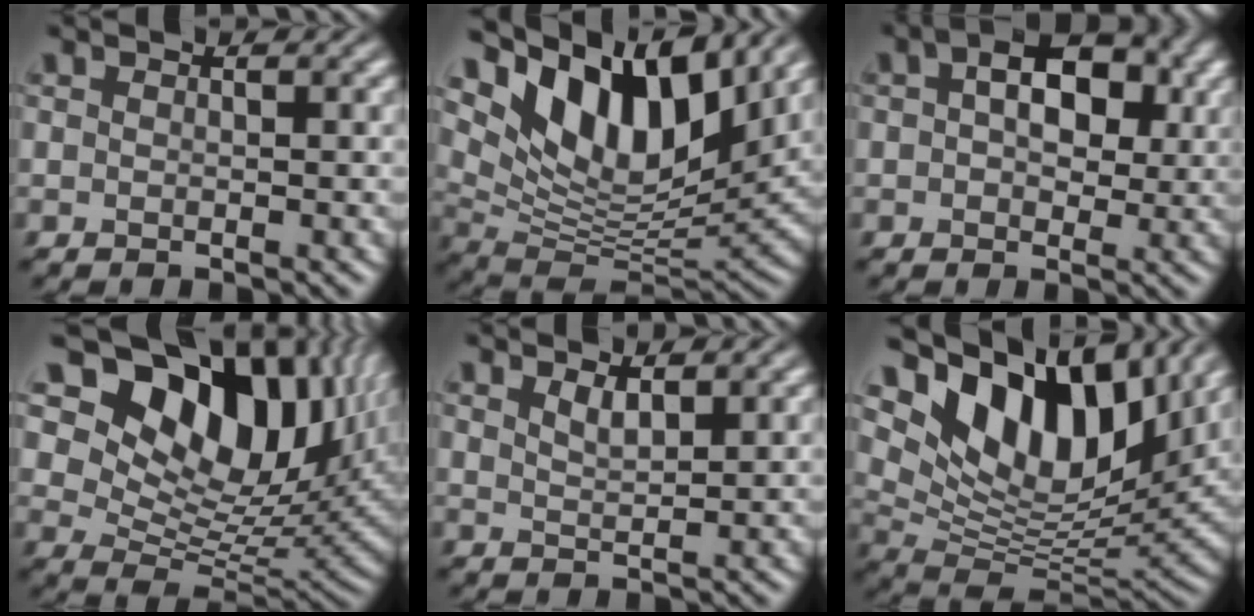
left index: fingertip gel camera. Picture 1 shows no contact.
{"total": 12.2, "force": [7.3, 5.6, 8.0], "torque": [-0.140, 0.005, 0.131]}
{"total": 6.6, "force": [1.8, 4.0, 4.9], "torque": [-0.067, 0.011, 0.012]}
{"total": 15.1, "force": [7.3, 9.2, 9.5], "torque": [-0.156, 0.011, 0.131]}
{"total": 1.6, "force": [1.2, 0.4, 0.9], "torque": [-0.018, -0.002, 0.024]}
{"total": 13.6, "force": [7.6, 6.9, 8.9], "torque": [-0.159, 0.008, 0.133]}